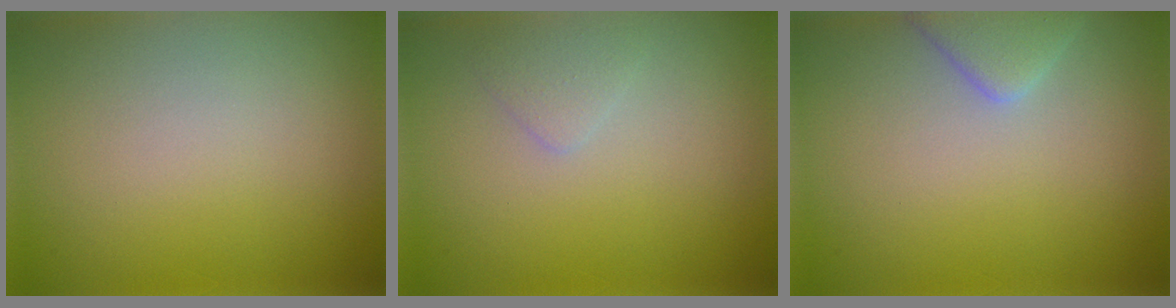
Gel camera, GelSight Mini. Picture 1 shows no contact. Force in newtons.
{"total": 1.1, "press": 1.1, "slide": 0.0}
{"total": 2.5, "press": 2.5, "slide": 0.2}